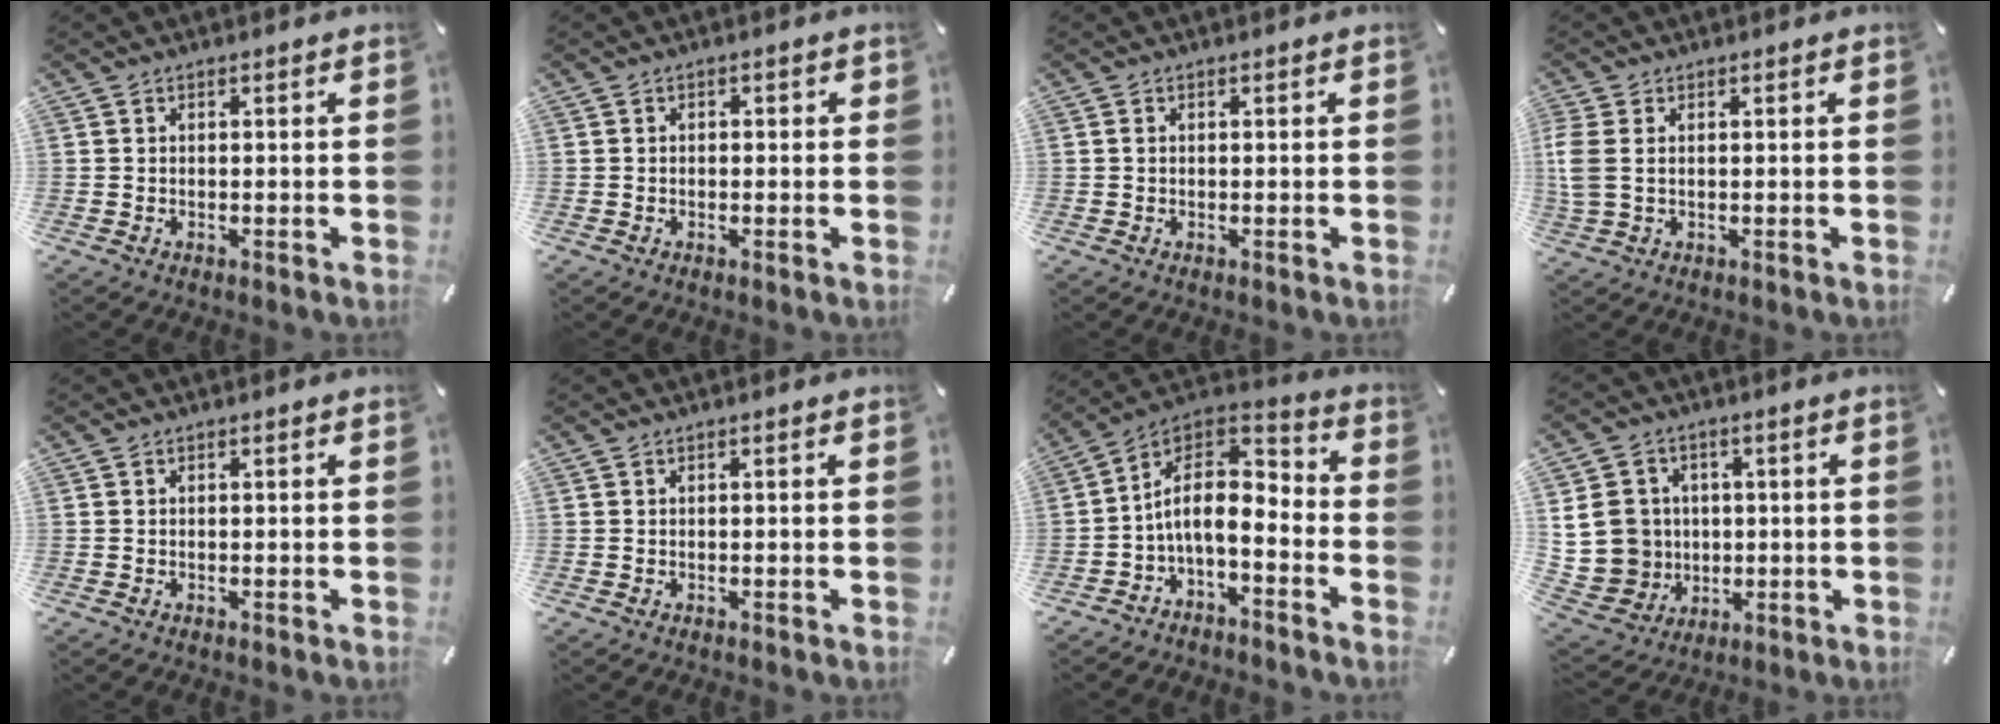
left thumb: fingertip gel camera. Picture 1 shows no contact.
{"total": 0.9, "force": [-0.4, 0.7, 0.4], "torque": [-0.006, 0.004, -0.009]}
{"total": 0.5, "force": [0.0, 0.2, 0.5], "torque": [-0.010, 0.001, 0.000]}
{"total": 4.5, "force": [0.6, 2.5, 3.7], "torque": [-0.100, -0.006, 0.006]}
{"total": 0.0}
{"total": 0.0}
{"total": 9.9, "force": [-2.2, 5.8, 7.7], "torque": [-0.158, -0.006, -0.043]}
{"total": 12.0, "force": [1.4, 11.4, 3.6], "torque": [-0.089, -0.009, 0.032]}